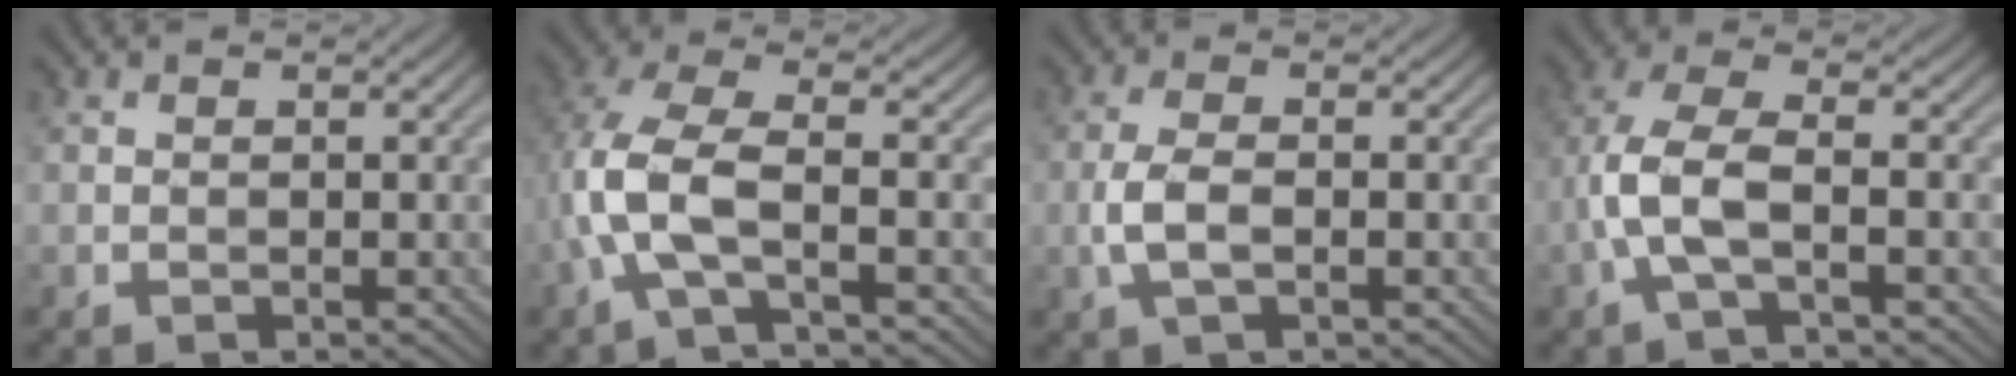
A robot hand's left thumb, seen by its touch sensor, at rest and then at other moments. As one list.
[{"total": 8.0, "force": [-2.1, 2.9, 7.1], "torque": [-0.175, 0.012, -0.055]}, {"total": 3.9, "force": [-1.0, 1.6, 3.4], "torque": [-0.084, -0.001, -0.026]}, {"total": 6.6, "force": [-1.8, 2.2, 6.0], "torque": [-0.140, 0.012, -0.047]}]